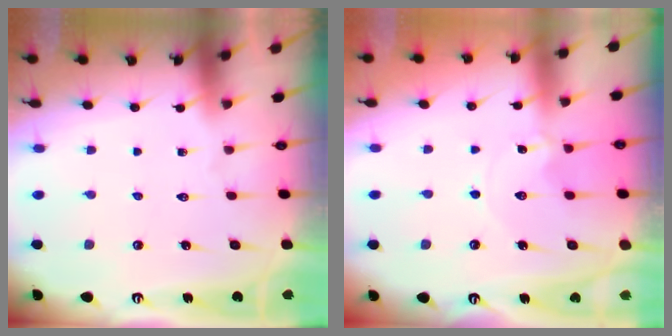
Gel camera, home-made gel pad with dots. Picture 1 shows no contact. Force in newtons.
{"total": 0.0}